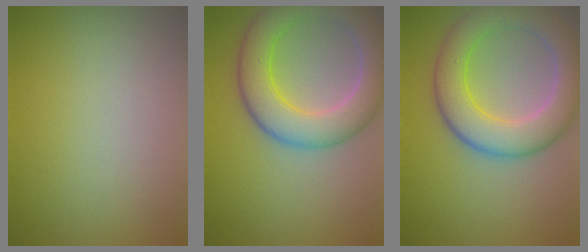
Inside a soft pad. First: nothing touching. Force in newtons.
{"total": 7.0, "press": 7.0, "slide": 0.5}
{"total": 6.8, "press": 6.8, "slide": 0.4}